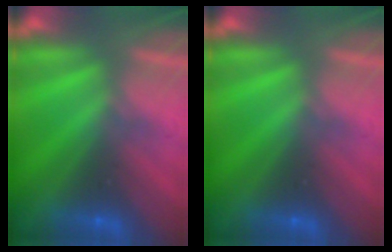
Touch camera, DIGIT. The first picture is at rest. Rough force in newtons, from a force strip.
{"total": 0.0}